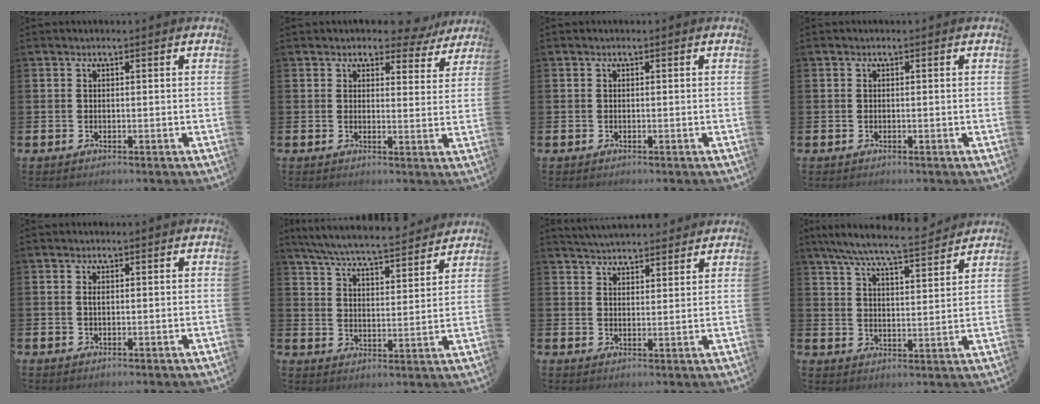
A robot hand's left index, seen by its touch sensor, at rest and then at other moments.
{"total": 3.8, "force": [3.4, 1.4, 0.8], "torque": [-0.011, -0.021, 0.057]}
{"total": 0.0}
{"total": 0.0}
{"total": 0.7, "force": [0.1, 0.2, 0.7], "torque": [-0.004, -0.001, -0.001]}
{"total": 7.2, "force": [6.8, 0.5, 2.3], "torque": [-0.075, -0.045, 0.119]}
{"total": 4.2, "force": [4.1, 0.5, 0.0], "torque": [-0.010, -0.023, 0.076]}
{"total": 8.1, "force": [7.5, 0.4, 3.0], "torque": [-0.080, -0.045, 0.132]}